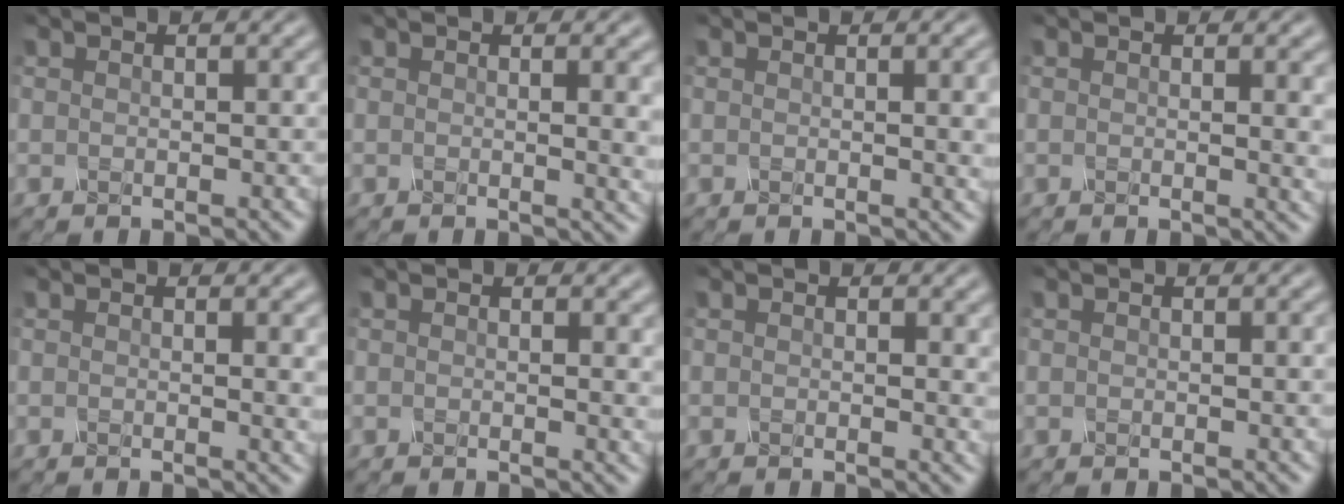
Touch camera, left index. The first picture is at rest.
{"total": 3.9, "force": [0.4, 1.4, 3.7], "torque": [-0.028, 0.002, 0.004]}
{"total": 3.7, "force": [0.3, 1.3, 3.5], "torque": [-0.030, 0.005, 0.003]}
{"total": 2.6, "force": [0.3, 0.8, 2.4], "torque": [-0.019, -0.001, 0.000]}
{"total": 2.1, "force": [0.2, 0.7, 2.0], "torque": [-0.016, -0.002, -0.002]}
{"total": 1.4, "force": [0.2, 0.4, 1.3], "torque": [-0.012, -0.001, -0.001]}
{"total": 1.1, "force": [0.2, 0.2, 1.0], "torque": [-0.011, -0.002, 0.001]}
{"total": 0.8, "force": [0.0, 0.1, 0.7], "torque": [-0.006, 0.001, -0.001]}